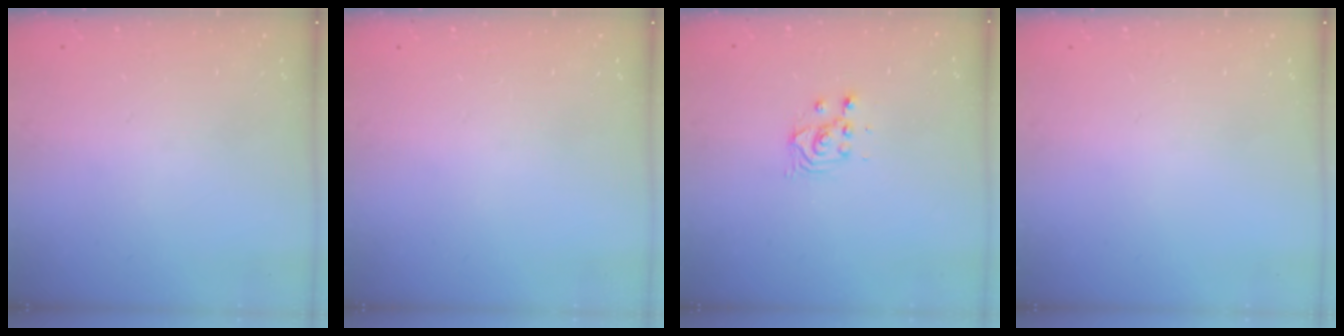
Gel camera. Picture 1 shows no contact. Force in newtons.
{"total": 0.0}
{"total": 2.8, "press": 2.8, "slide": 0.1}
{"total": 0.0}